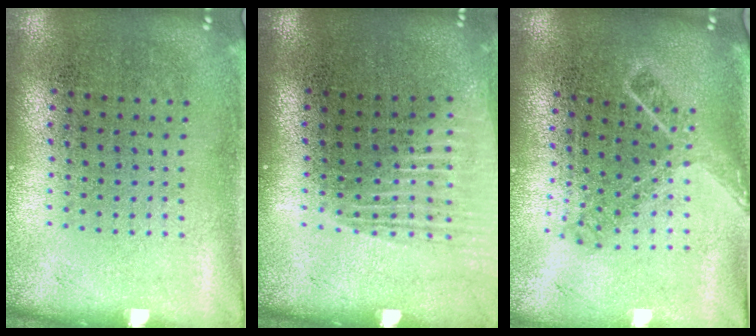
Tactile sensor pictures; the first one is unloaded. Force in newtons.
{"total": 1.2, "press": 1.1, "slide": 0.4}
{"total": 1.7, "press": 1.2, "slide": 1.2}